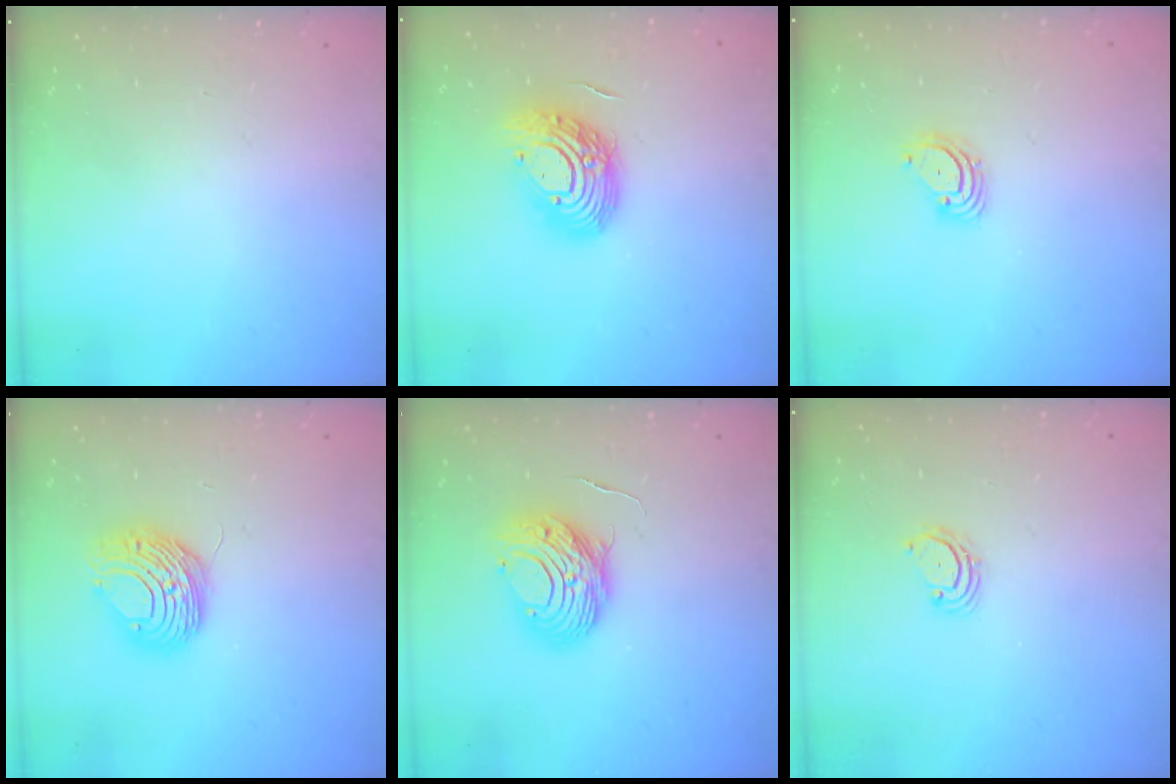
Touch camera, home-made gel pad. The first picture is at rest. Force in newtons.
{"total": 14.8, "press": 14.7, "slide": 1.5}
{"total": 3.3, "press": 3.3, "slide": 0.3}
{"total": 10.0, "press": 9.9, "slide": 1.2}
{"total": 11.2, "press": 11.2, "slide": 0.9}
{"total": 3.1, "press": 3.1, "slide": 0.5}